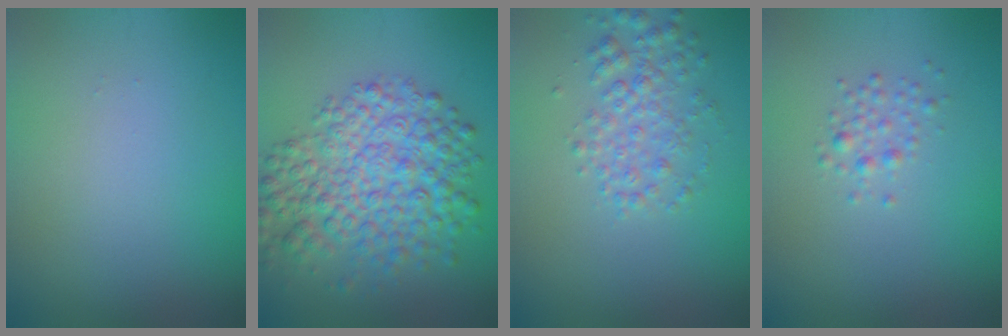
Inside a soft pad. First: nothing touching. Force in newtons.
{"total": 7.4, "press": 7.4, "slide": 0.2}
{"total": 2.9, "press": 2.9, "slide": 0.1}
{"total": 1.3, "press": 1.3, "slide": 0.1}